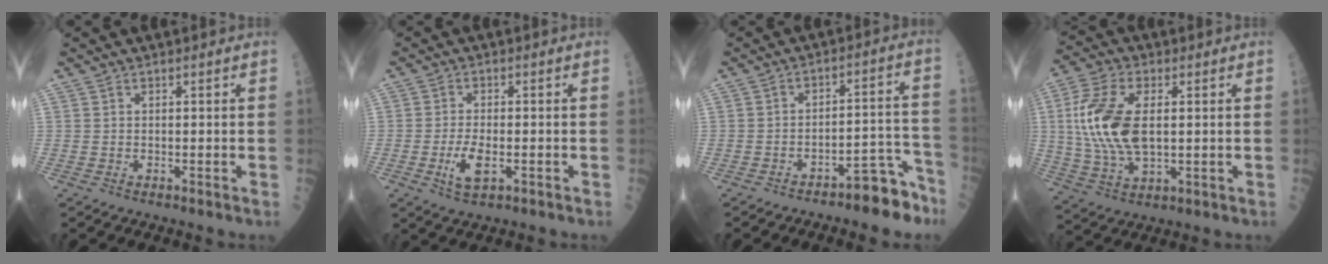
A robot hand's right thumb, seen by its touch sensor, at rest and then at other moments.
{"total": 5.1, "force": [-1.4, 2.1, 4.4], "torque": [-0.081, 0.000, -0.023]}
{"total": 8.4, "force": [-6.1, 2.6, 5.0], "torque": [-0.051, 0.081, -0.086]}
{"total": 15.2, "force": [1.6, 7.7, 13.0], "torque": [-0.279, -0.001, 0.032]}